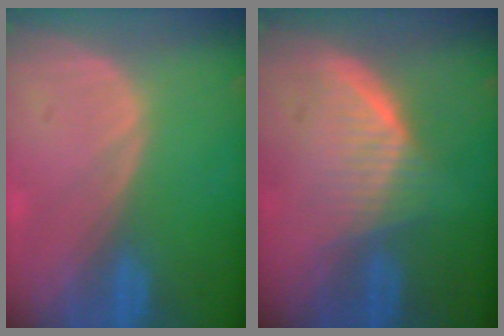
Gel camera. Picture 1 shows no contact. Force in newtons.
{"total": 5.7, "press": 5.6, "slide": 0.8}